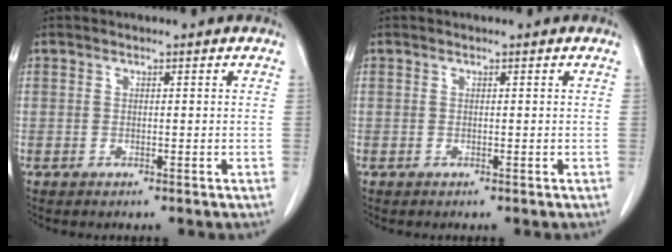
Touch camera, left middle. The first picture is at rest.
{"total": 0.0}